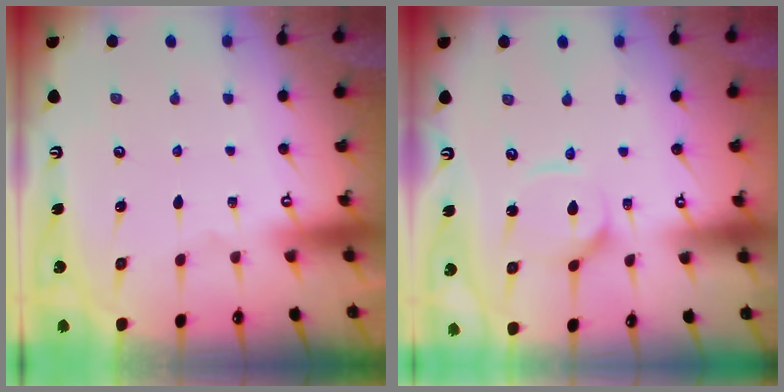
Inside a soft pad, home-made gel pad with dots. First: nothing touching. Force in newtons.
{"total": 4.8, "press": 4.8, "slide": 0.3}